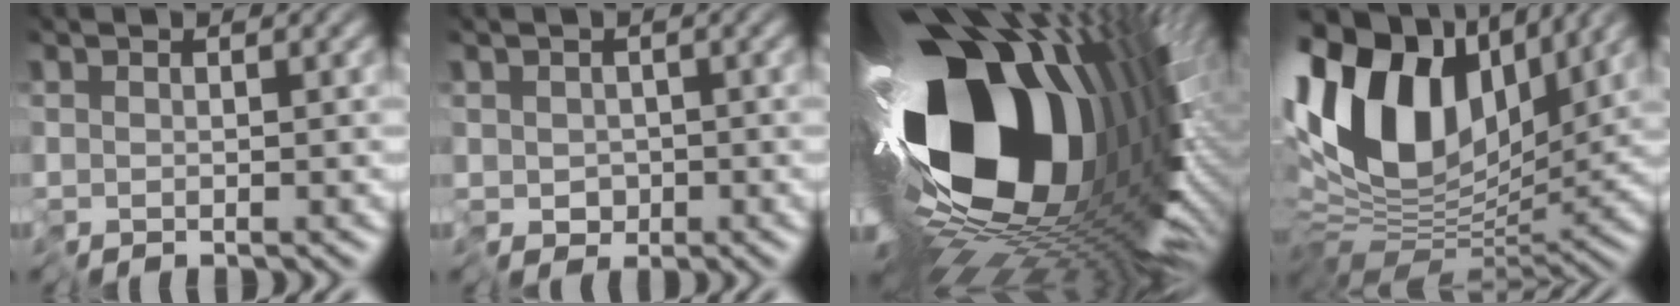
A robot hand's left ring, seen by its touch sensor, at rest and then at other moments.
{"total": 1.6, "force": [-0.4, 1.3, 0.7], "torque": [-0.014, -0.002, -0.007]}
{"total": 20.3, "force": [1.6, 12.3, 16.1], "torque": [-0.278, -0.081, 0.046]}
{"total": 12.6, "force": [4.6, 7.9, 8.7], "torque": [-0.175, 0.021, 0.079]}